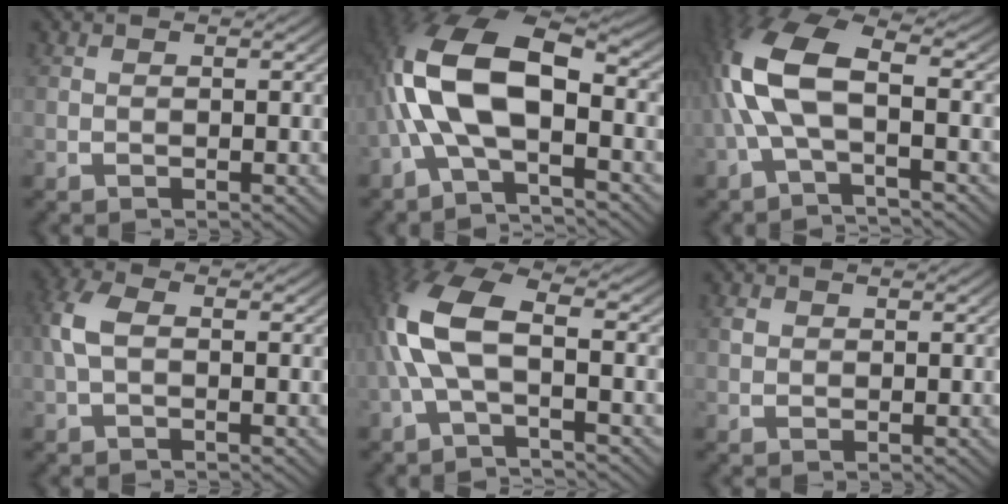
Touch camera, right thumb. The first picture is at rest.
{"total": 13.2, "force": [-0.1, 8.0, 10.5], "torque": [-0.241, -0.024, 0.003]}
{"total": 9.2, "force": [0.1, 4.9, 7.7], "torque": [-0.183, -0.006, 0.000]}
{"total": 3.2, "force": [0.1, 2.0, 2.5], "torque": [-0.075, -0.001, 0.004]}
{"total": 8.3, "force": [-0.1, 4.5, 7.0], "torque": [-0.170, -0.005, -0.002]}
{"total": 0.9, "force": [0.4, 0.7, 0.3], "torque": [-0.006, -0.001, 0.011]}